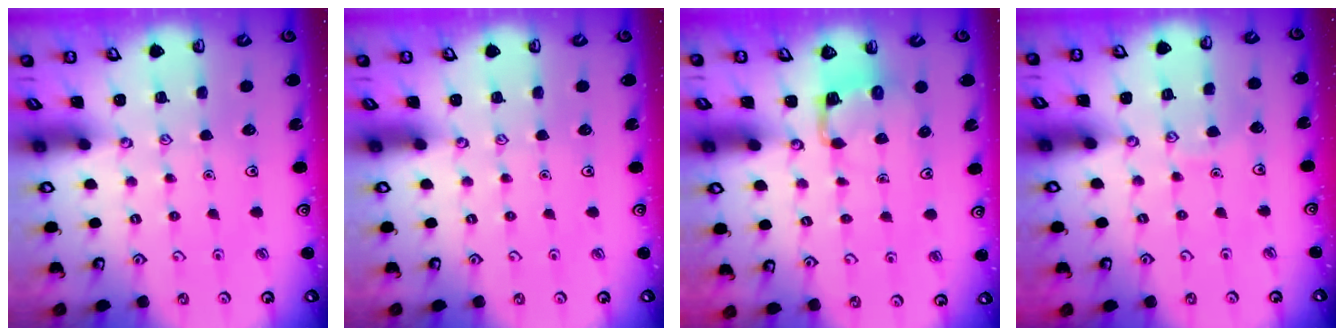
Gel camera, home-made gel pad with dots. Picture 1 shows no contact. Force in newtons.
{"total": 0.0}
{"total": 2.7, "press": 2.7, "slide": 0.4}
{"total": 3.4, "press": 3.4, "slide": 0.3}